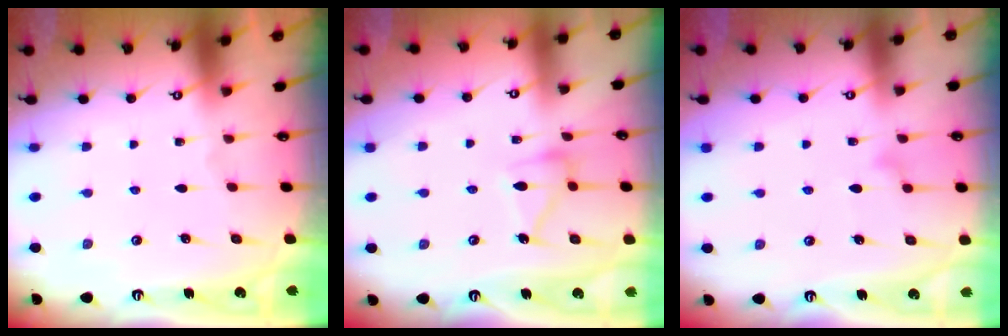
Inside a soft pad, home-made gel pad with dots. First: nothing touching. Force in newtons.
{"total": 11.6, "press": 11.6, "slide": 0.6}
{"total": 8.4, "press": 8.4, "slide": 0.5}